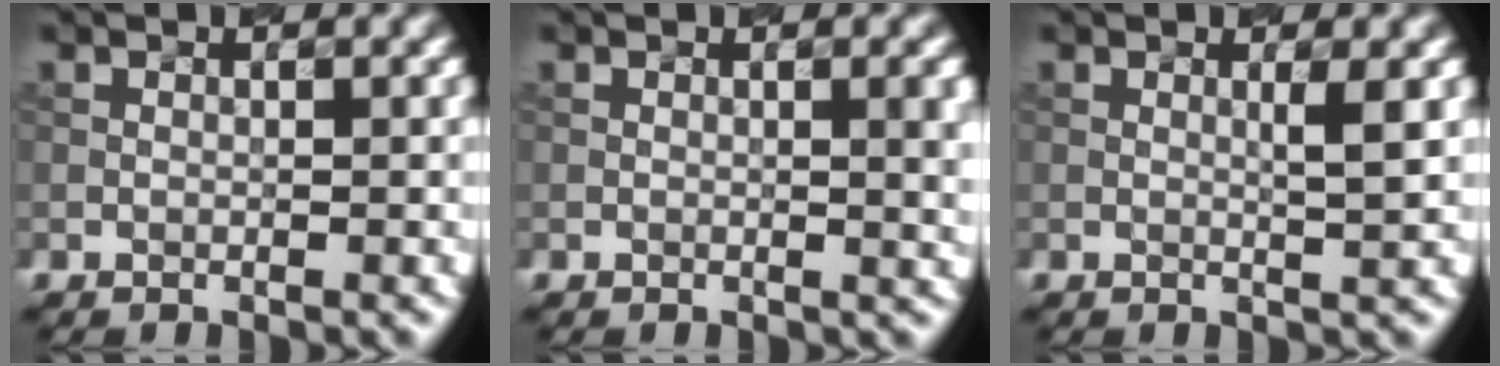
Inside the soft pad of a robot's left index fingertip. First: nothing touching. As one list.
[{"total": 3.0, "force": [0.3, 0.9, 2.9], "torque": [-0.024, 0.007, 0.008]}, {"total": 1.5, "force": [0.2, 0.2, 1.5], "torque": [-0.022, 0.001, 0.005]}]